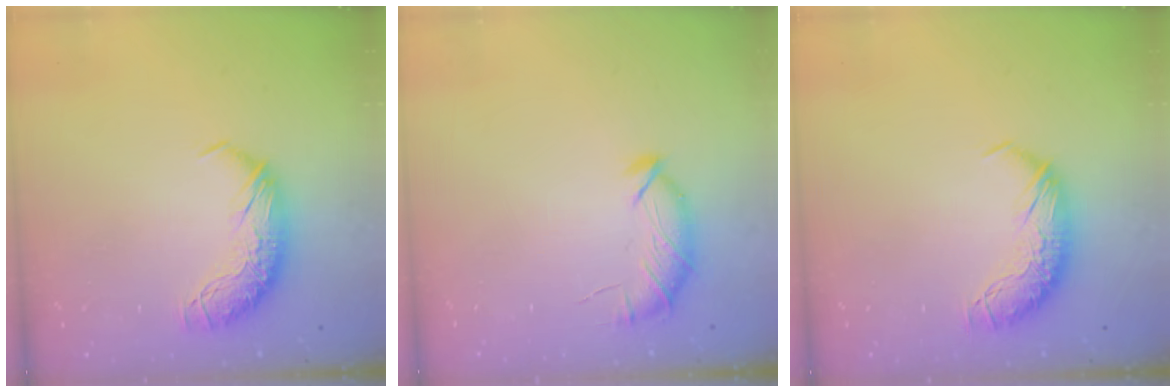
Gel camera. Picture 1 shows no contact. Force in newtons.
{"total": 5.4, "press": 5.3, "slide": 1.2}
{"total": 0.0}